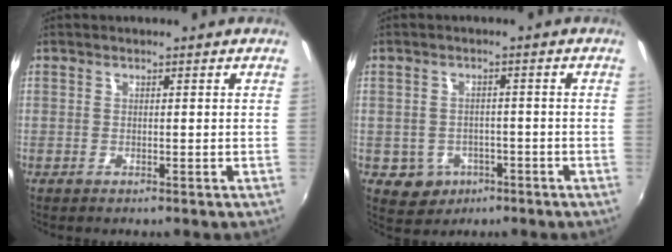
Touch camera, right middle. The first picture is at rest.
{"total": 5.6, "force": [-2.3, 4.9, 1.5], "torque": [-0.044, 0.005, -0.022]}